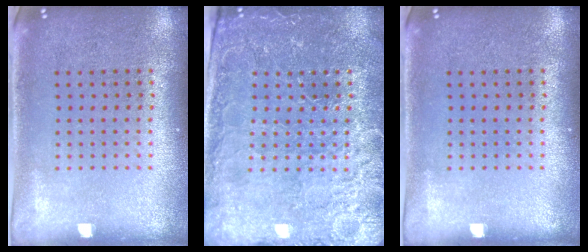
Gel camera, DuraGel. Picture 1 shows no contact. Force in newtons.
{"total": 3.5, "press": 3.4, "slide": 0.8}
{"total": 0.0}